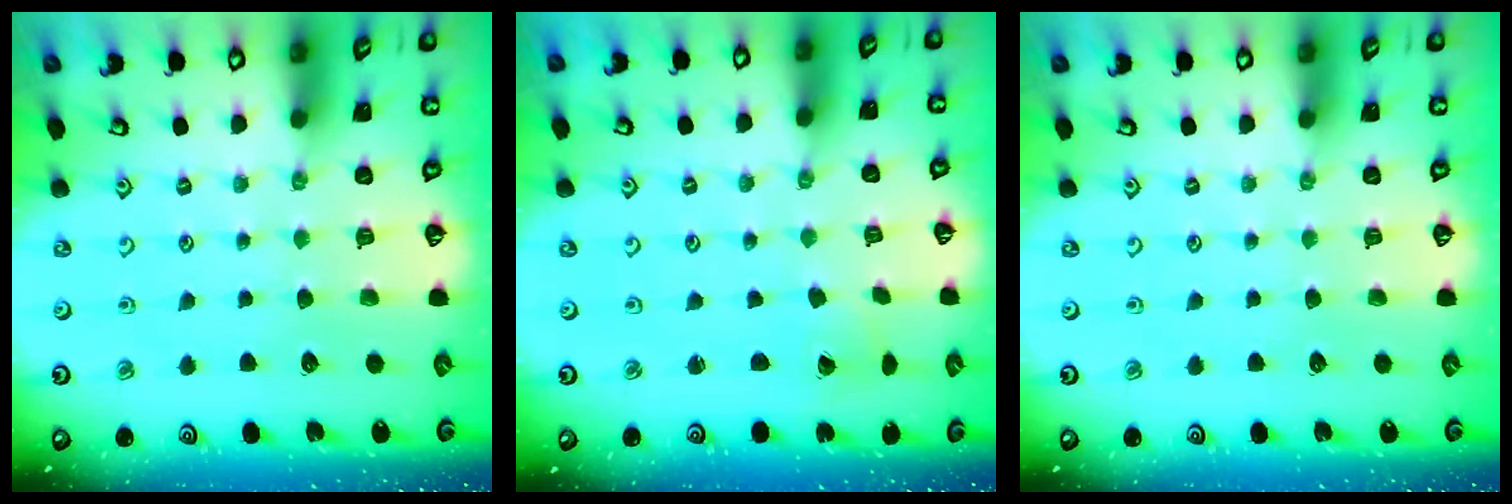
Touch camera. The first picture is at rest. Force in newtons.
{"total": 2.0, "press": 2.0, "slide": 0.2}
{"total": 0.0}